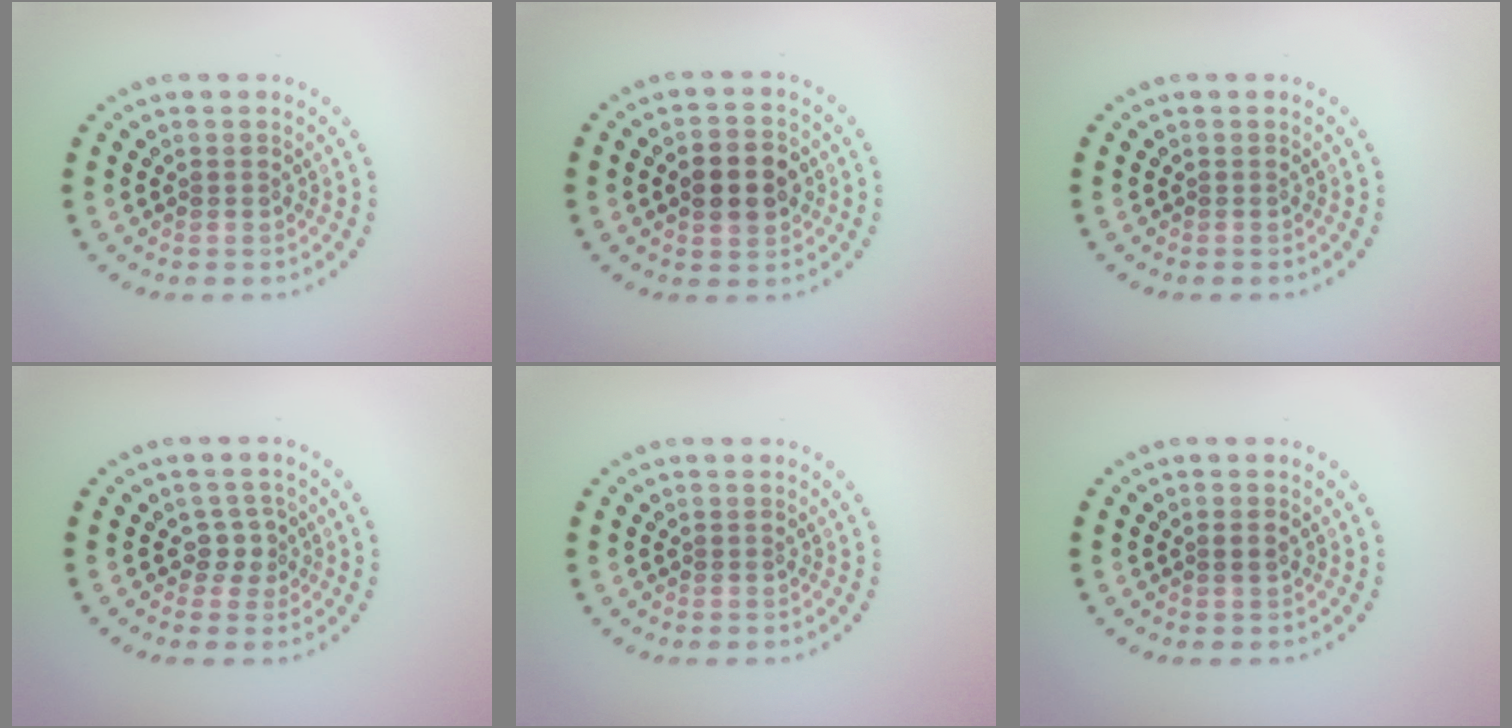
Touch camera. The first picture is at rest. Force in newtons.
{"total": 4.4, "press": 4.4, "slide": 0.1}
{"total": 0.0}
{"total": 1.7, "press": 1.2, "slide": 1.1}
{"total": 0.0}
{"total": 0.8, "press": 0.7, "slide": 0.1}